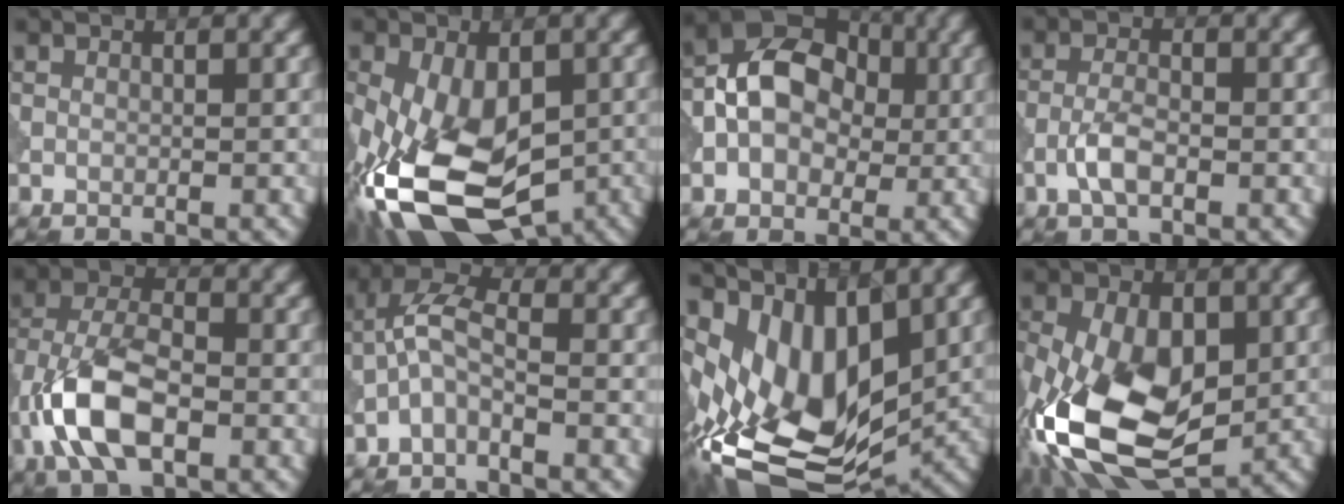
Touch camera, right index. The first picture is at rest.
{"total": 14.9, "force": [-5.0, 8.4, 11.2], "torque": [-0.247, -0.053, -0.072]}
{"total": 9.1, "force": [0.0, 6.9, 5.9], "torque": [-0.095, 0.025, -0.016]}
{"total": 2.7, "force": [-1.2, 1.1, 2.2], "torque": [-0.047, 0.003, -0.030]}
{"total": 8.2, "force": [-2.9, 4.2, 6.4], "torque": [-0.138, 0.003, -0.066]}
{"total": 3.5, "force": [-1.5, 1.3, 2.9], "torque": [-0.063, 0.017, -0.041]}
{"total": 12.1, "force": [0.2, 7.3, 9.6], "torque": [-0.176, -0.030, 0.018]}
{"total": 13.9, "force": [-3.1, 8.4, 10.7], "torque": [-0.240, -0.019, -0.056]}